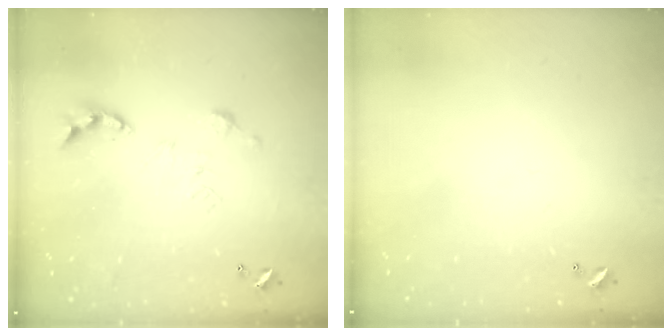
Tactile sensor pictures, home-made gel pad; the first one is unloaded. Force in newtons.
{"total": 0.0}